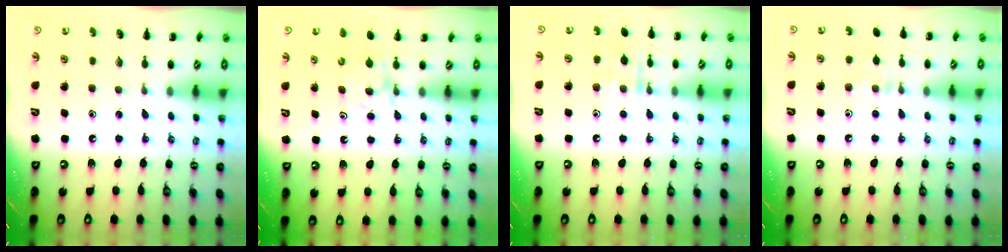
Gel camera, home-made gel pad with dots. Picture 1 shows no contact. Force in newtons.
{"total": 5.3, "press": 5.0, "slide": 1.7}
{"total": 7.2, "press": 7.1, "slide": 0.8}
{"total": 4.8, "press": 4.5, "slide": 1.7}